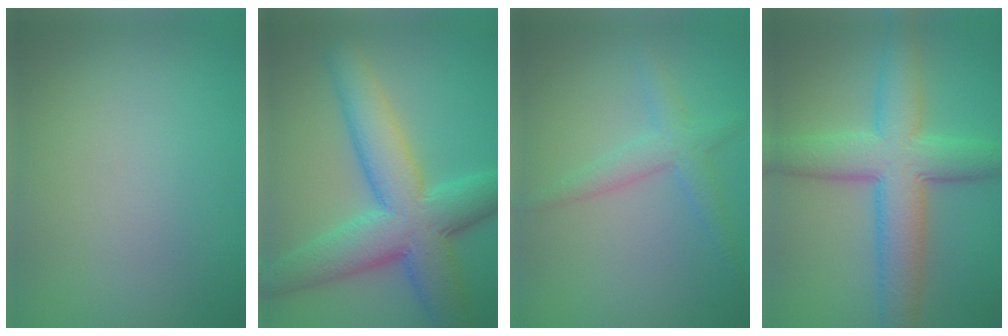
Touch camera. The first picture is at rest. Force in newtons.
{"total": 9.8, "press": 9.8, "slide": 0.1}
{"total": 2.6, "press": 2.6, "slide": 0.1}
{"total": 7.9, "press": 7.9, "slide": 0.1}